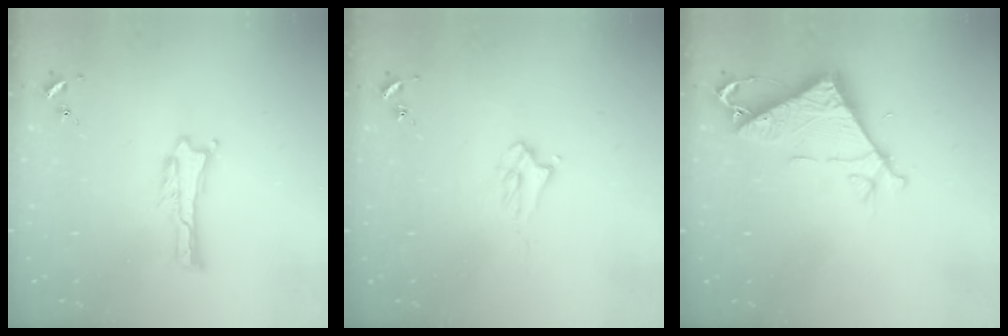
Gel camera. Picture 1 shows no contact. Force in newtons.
{"total": 2.2, "press": 2.2, "slide": 0.4}
{"total": 7.5, "press": 7.5, "slide": 0.2}